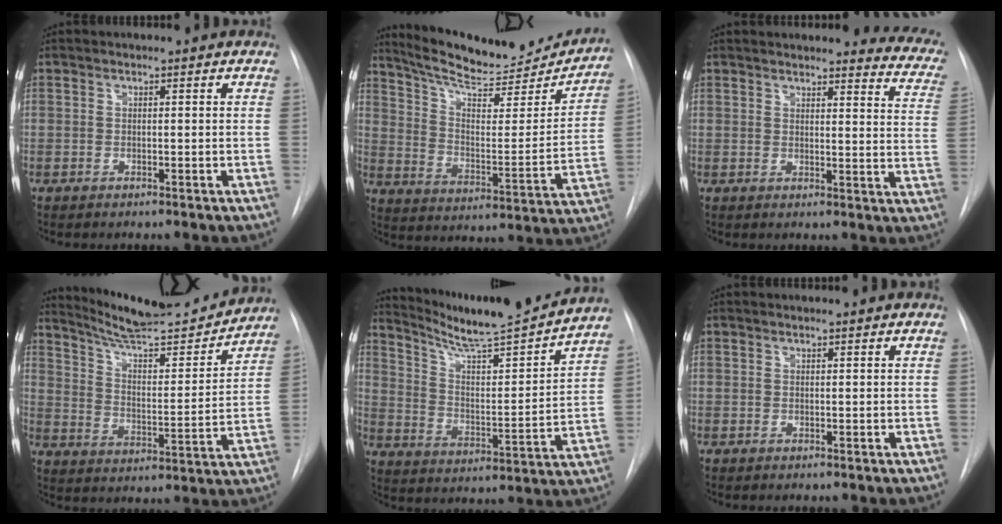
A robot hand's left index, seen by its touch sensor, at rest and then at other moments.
{"total": 22.2, "force": [20.5, 4.1, 7.6], "torque": [-0.117, -0.043, 0.286]}
{"total": 13.9, "force": [13.1, 2.6, 3.9], "torque": [-0.007, -0.067, 0.108]}
{"total": 19.1, "force": [18.0, 1.5, 6.3], "torque": [-0.101, -0.026, 0.265]}
{"total": 19.3, "force": [17.7, -0.4, 7.7], "torque": [-0.127, -0.035, 0.267]}
{"total": 0.8, "force": [0.7, 0.0, 0.1], "torque": [-0.005, 0.007, 0.012]}